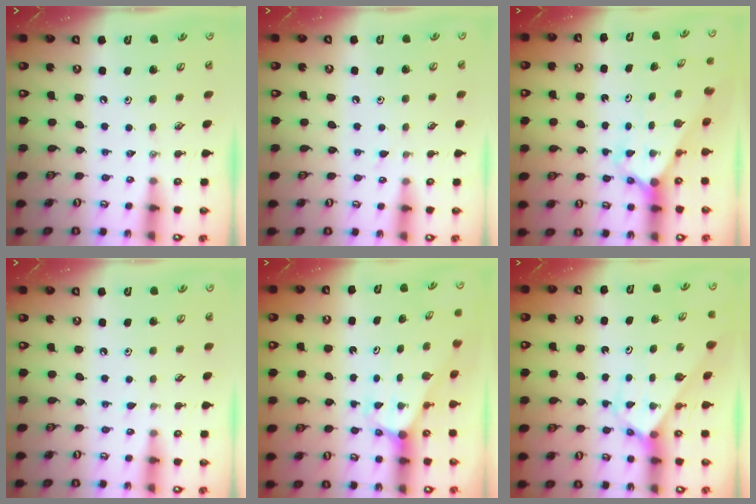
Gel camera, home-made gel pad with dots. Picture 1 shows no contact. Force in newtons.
{"total": 4.9, "press": 4.9, "slide": 0.6}
{"total": 2.7, "press": 2.7, "slide": 0.2}
{"total": 4.2, "press": 4.2, "slide": 0.4}
{"total": 2.9, "press": 2.9, "slide": 0.2}
{"total": 2.8, "press": 2.8, "slide": 0.1}